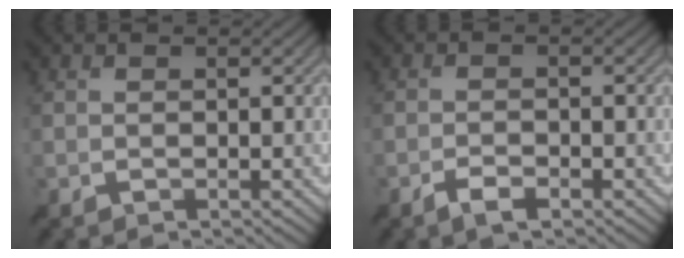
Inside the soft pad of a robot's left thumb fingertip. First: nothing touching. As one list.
[{"total": 2.3, "force": [-1.8, 0.5, 1.4], "torque": [-0.022, 0.001, -0.036]}]